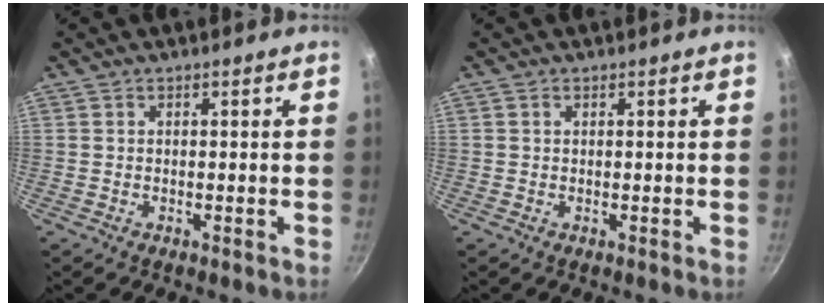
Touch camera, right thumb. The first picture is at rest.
{"total": 0.6, "force": [0.3, 0.4, 0.3], "torque": [-0.005, 0.002, 0.005]}